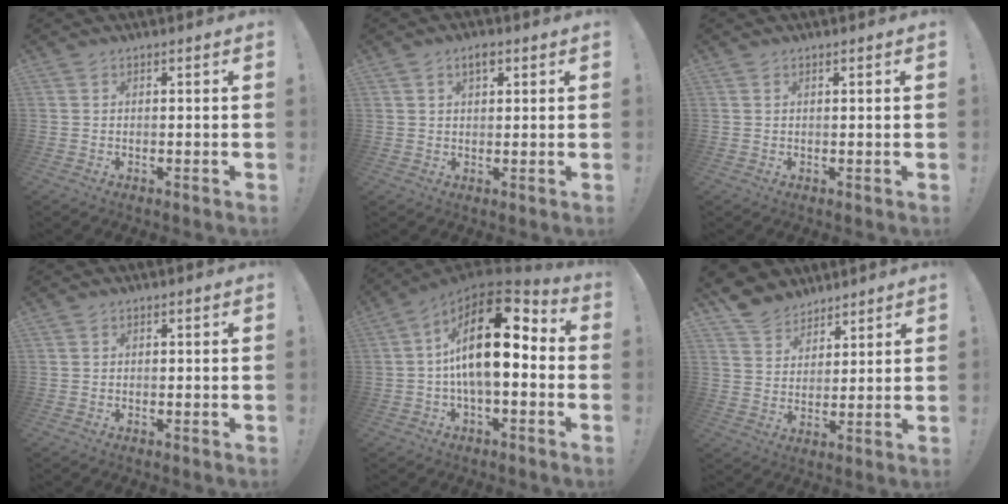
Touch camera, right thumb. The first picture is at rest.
{"total": 3.2, "force": [1.7, 1.7, 2.2], "torque": [-0.035, 0.001, 0.028]}
{"total": 0.7, "force": [0.3, -0.4, 0.6], "torque": [-0.006, -0.002, 0.004]}
{"total": 0.0}
{"total": 21.2, "force": [3.2, 9.4, 18.7], "torque": [-0.323, -0.009, 0.053]}
{"total": 8.1, "force": [6.6, 4.8, 0.7], "torque": [-0.019, -0.049, 0.131]}